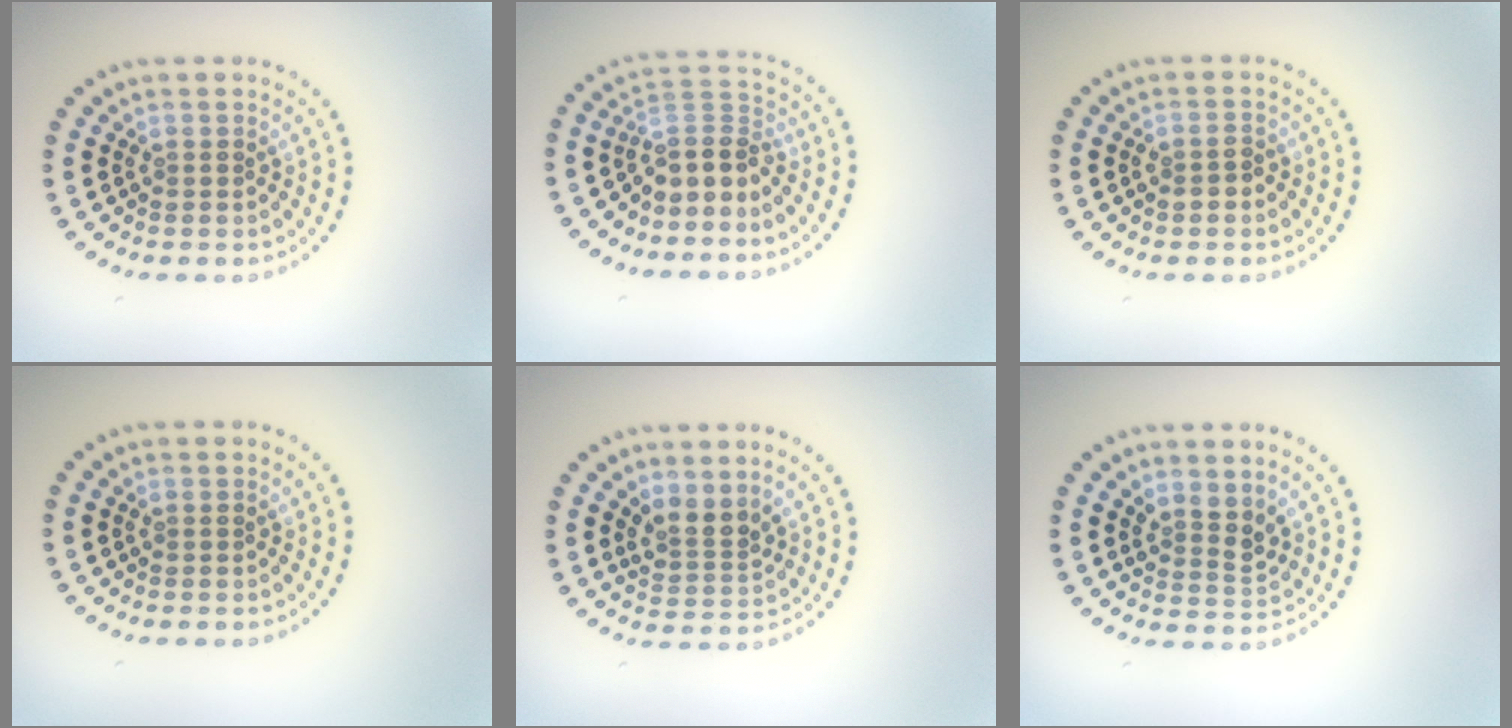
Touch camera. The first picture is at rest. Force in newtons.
{"total": 3.5, "press": 2.7, "slide": 2.2}
{"total": 1.4, "press": 1.3, "slide": 0.4}
{"total": 0.0}
{"total": 2.5, "press": 1.8, "slide": 1.8}
{"total": 2.2, "press": 1.7, "slide": 1.4}